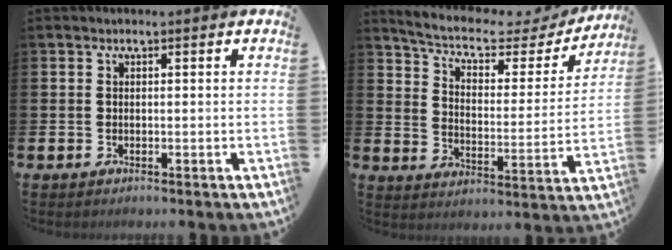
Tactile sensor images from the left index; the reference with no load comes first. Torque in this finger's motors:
{"motor_torque": [0.73, -0.71, 0.12, 0.06]}